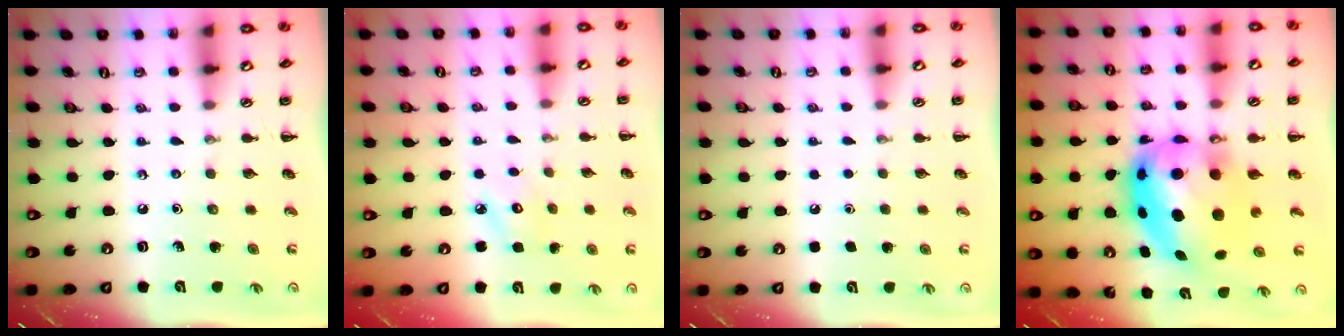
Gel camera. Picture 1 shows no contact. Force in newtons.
{"total": 4.0, "press": 3.9, "slide": 0.8}
{"total": 1.7, "press": 1.7, "slide": 0.1}
{"total": 14.7, "press": 14.3, "slide": 3.6}